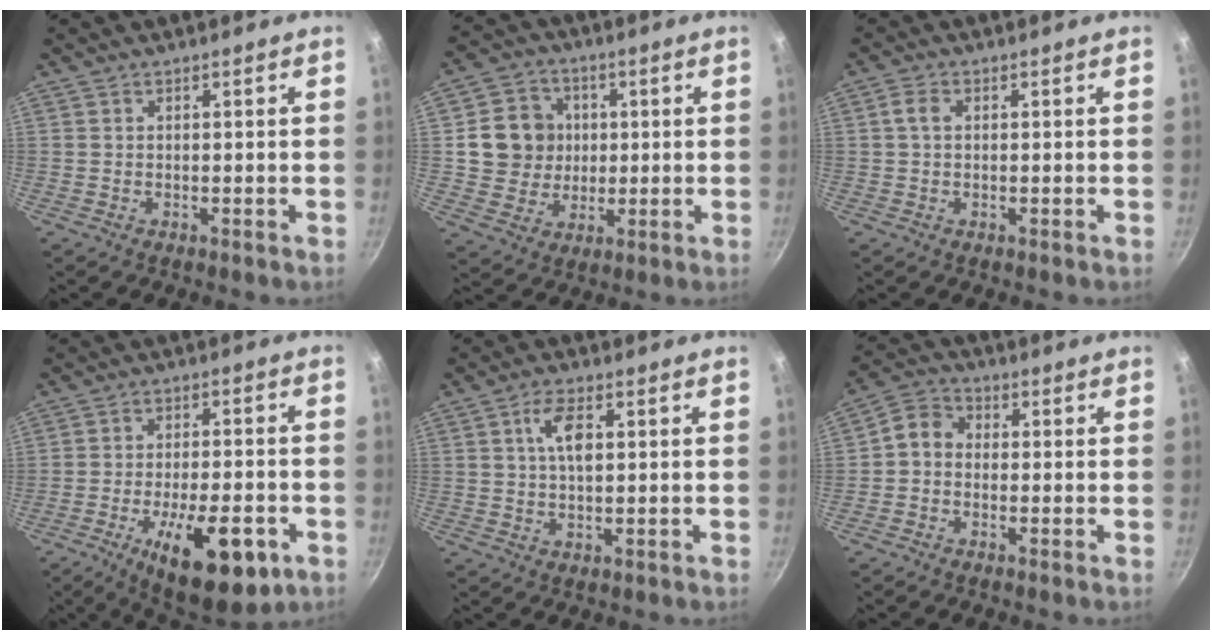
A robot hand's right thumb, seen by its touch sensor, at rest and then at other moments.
{"total": 11.1, "force": [1.5, 10.2, 4.1], "torque": [-0.039, 0.007, 0.024]}
{"total": 2.3, "force": [0.3, 1.6, 1.7], "torque": [-0.034, 0.007, 0.003]}
{"total": 16.9, "force": [-7.0, 6.5, 14.0], "torque": [-0.189, 0.020, -0.096]}
{"total": 5.8, "force": [1.4, 2.6, 5.0], "torque": [-0.088, 0.003, 0.024]}
{"total": 5.0, "force": [-0.9, 4.1, 2.7], "torque": [-0.039, 0.020, -0.036]}